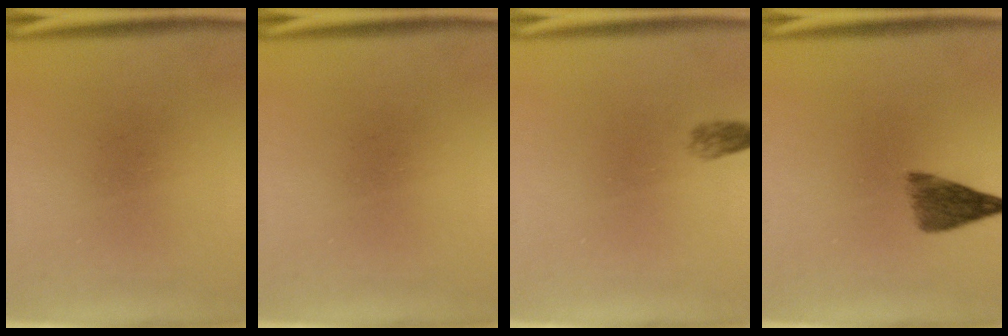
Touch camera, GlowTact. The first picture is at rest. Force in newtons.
{"total": 0.0}
{"total": 1.5}
{"total": 4.5}